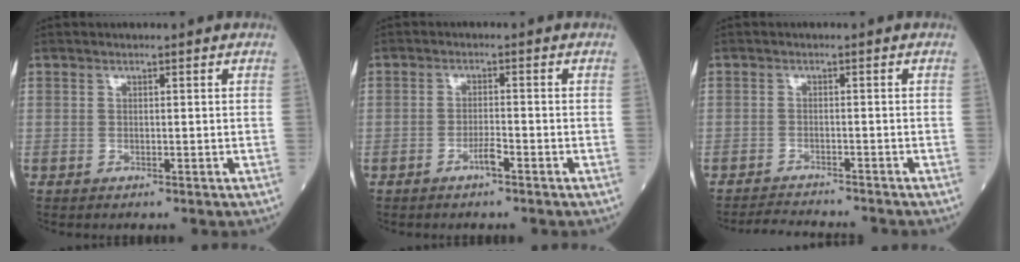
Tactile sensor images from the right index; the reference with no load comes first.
{"total": 2.1, "force": [-1.5, 0.1, 1.5], "torque": [-0.027, 0.001, -0.028]}
{"total": 5.5, "force": [-5.4, 0.1, 0.9], "torque": [-0.012, -0.014, -0.089]}